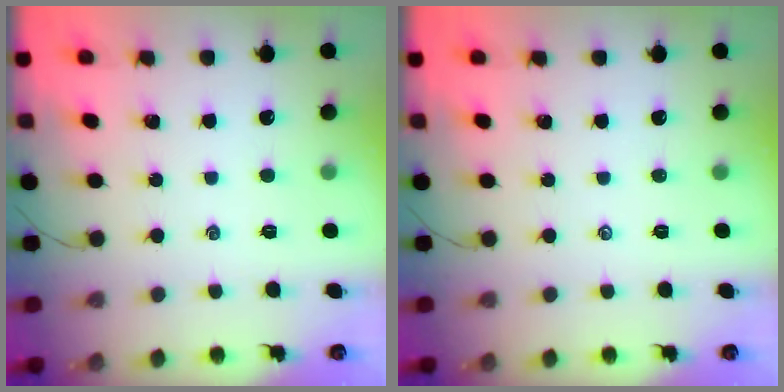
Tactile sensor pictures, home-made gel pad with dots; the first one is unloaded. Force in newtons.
{"total": 0.0}